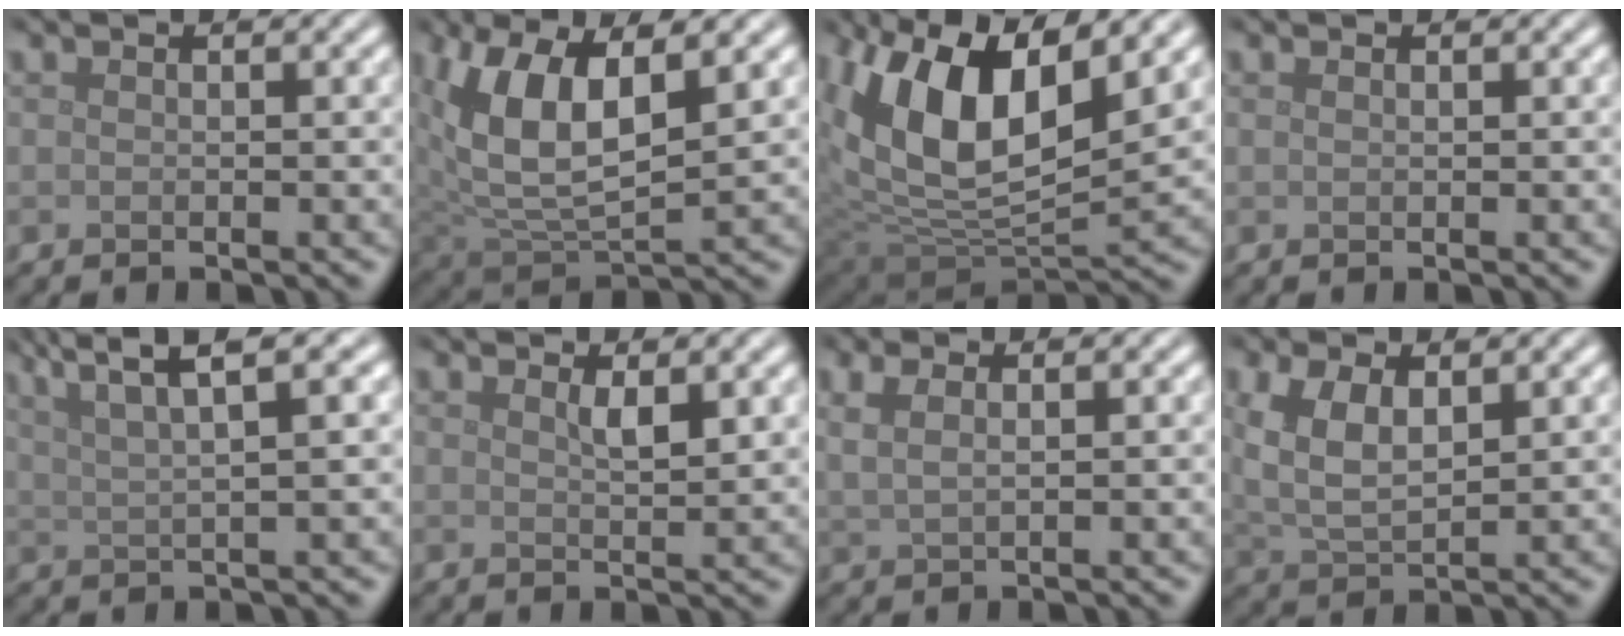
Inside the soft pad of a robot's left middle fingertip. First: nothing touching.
{"total": 8.3, "force": [2.5, 4.1, 6.8], "torque": [-0.150, -0.005, 0.043]}
{"total": 13.4, "force": [5.1, 6.3, 10.6], "torque": [-0.205, 0.006, 0.090]}
{"total": 0.0}
{"total": 6.8, "force": [4.1, 1.4, 5.2], "torque": [-0.078, 0.019, 0.058]}
{"total": 1.8, "force": [1.0, 0.4, 1.4], "torque": [-0.026, -0.003, 0.018]}
{"total": 2.7, "force": [1.3, 1.1, 2.1], "torque": [-0.033, 0.002, 0.014]}
{"total": 4.9, "force": [1.8, 2.4, 3.9], "torque": [-0.093, -0.002, 0.039]}